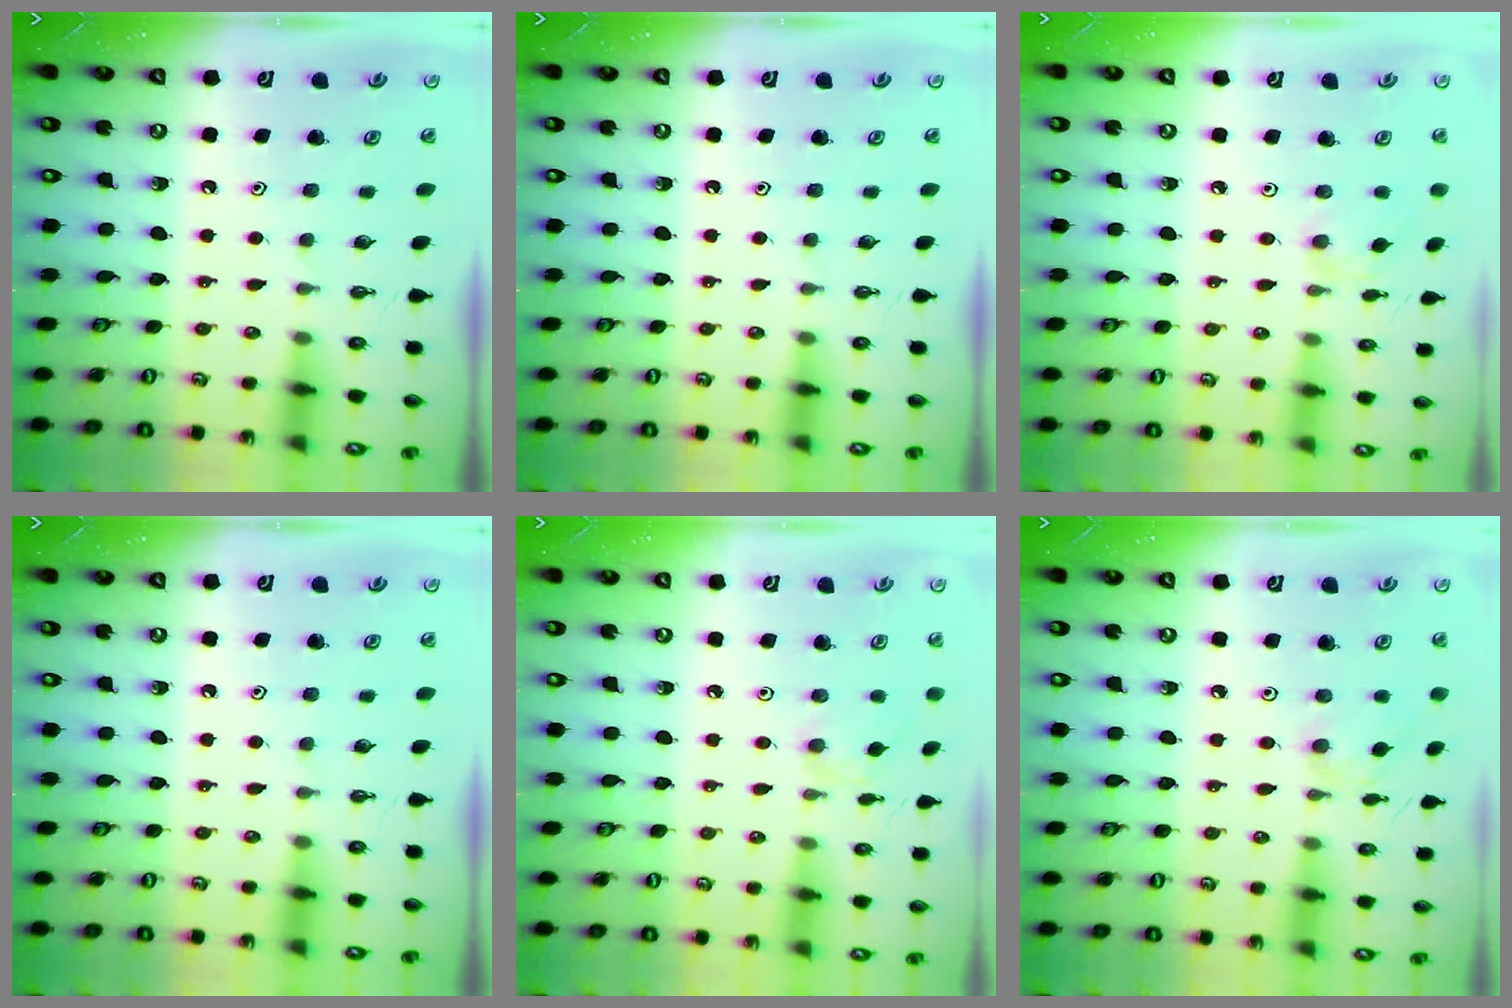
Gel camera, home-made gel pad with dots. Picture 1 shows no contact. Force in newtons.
{"total": 0.0}
{"total": 2.7, "press": 2.7, "slide": 0.6}
{"total": 0.0}
{"total": 2.7, "press": 2.7, "slide": 0.6}
{"total": 2.7, "press": 2.6, "slide": 0.3}